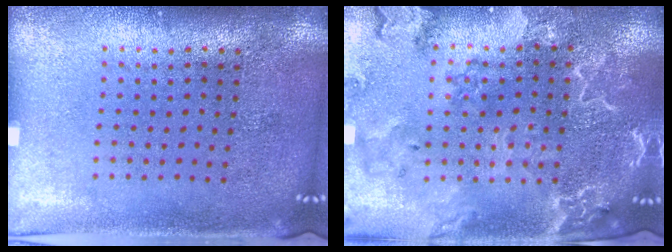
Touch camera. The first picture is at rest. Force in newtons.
{"total": 2.6, "press": 2.4, "slide": 0.8}